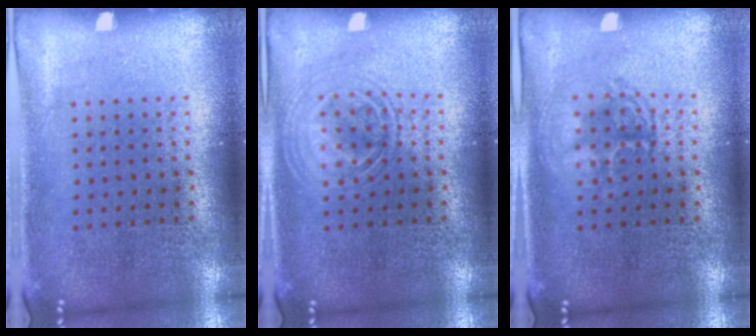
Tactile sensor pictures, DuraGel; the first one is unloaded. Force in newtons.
{"total": 1.3, "press": 1.3, "slide": 0.2}
{"total": 1.3, "press": 1.3, "slide": 0.2}